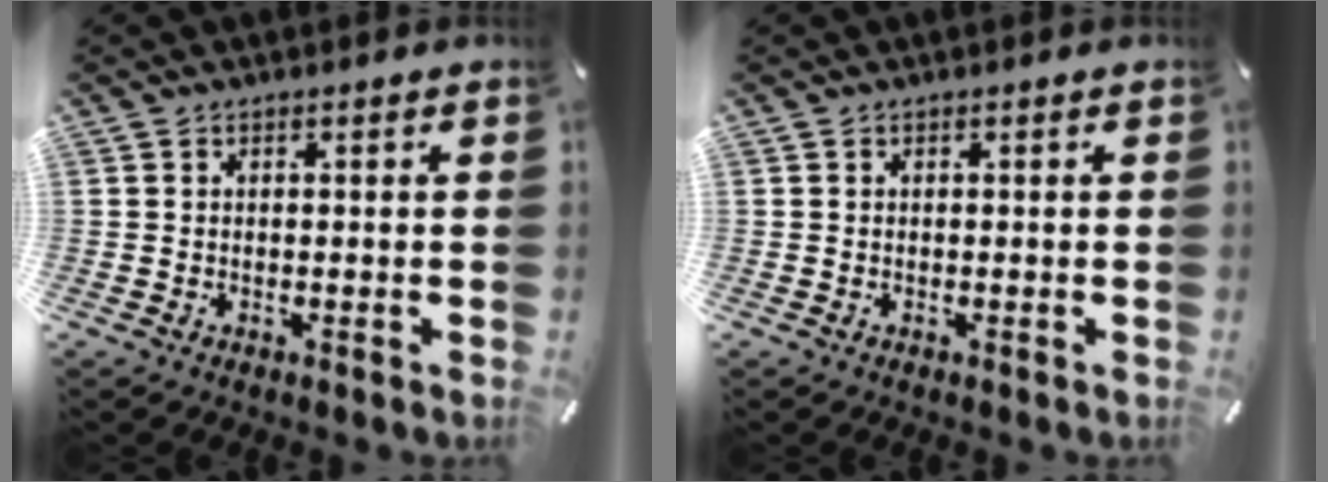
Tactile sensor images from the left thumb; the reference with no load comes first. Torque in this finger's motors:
{"motor_torque": [-0.01, -0.01, -0.04, 0.02, 0.00]}